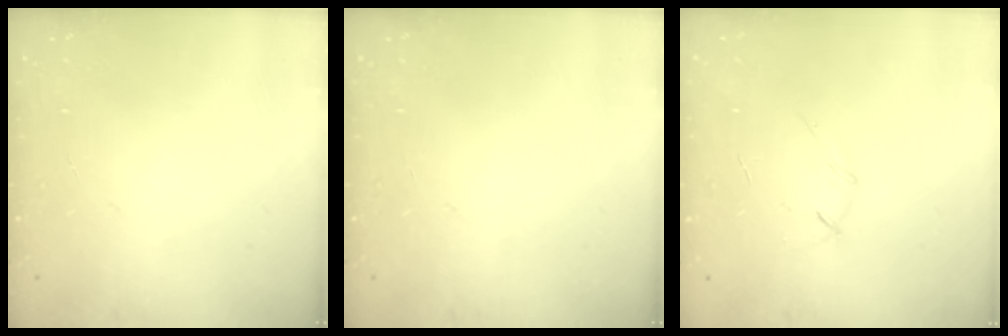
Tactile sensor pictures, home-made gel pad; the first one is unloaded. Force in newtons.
{"total": 0.0}
{"total": 3.5, "press": 3.3, "slide": 1.0}